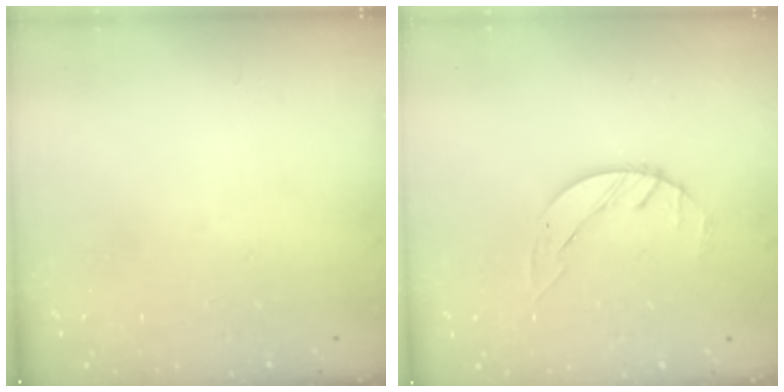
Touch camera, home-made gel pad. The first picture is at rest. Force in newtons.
{"total": 1.4, "press": 1.4, "slide": 0.2}